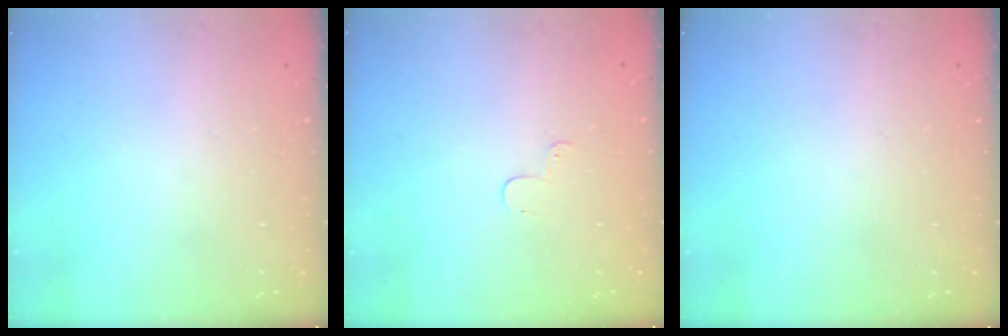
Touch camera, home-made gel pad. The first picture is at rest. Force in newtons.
{"total": 2.9, "press": 2.8, "slide": 0.3}
{"total": 0.0}